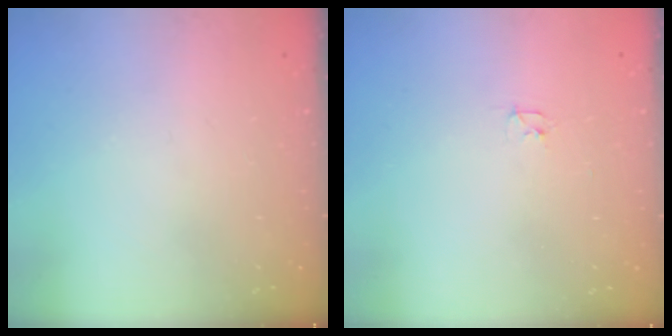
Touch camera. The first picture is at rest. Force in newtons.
{"total": 2.4, "press": 2.3, "slide": 0.4}